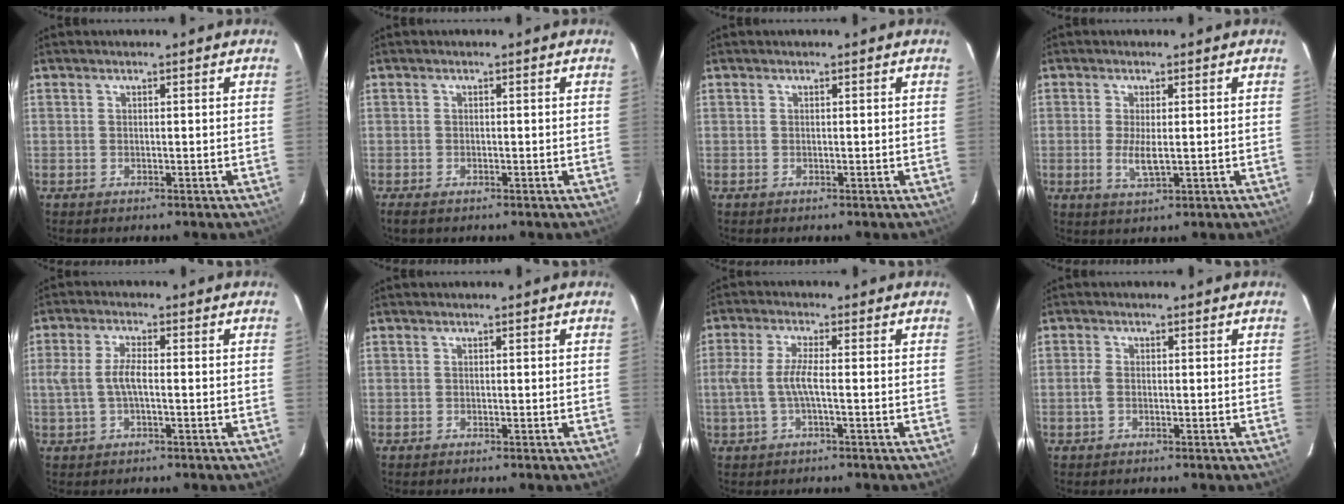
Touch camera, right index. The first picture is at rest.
{"total": 1.5, "force": [-0.8, 0.7, 1.0], "torque": [-0.021, -0.004, -0.014]}
{"total": 0.0}
{"total": 3.7, "force": [-0.3, 0.9, 3.6], "torque": [-0.074, -0.010, -0.006]}
{"total": 4.9, "force": [-0.6, 1.7, 4.5], "torque": [-0.093, 0.004, -0.008]}
{"total": 0.0}
{"total": 5.4, "force": [-1.1, 0.7, 5.3], "torque": [-0.115, -0.001, -0.018]}
{"total": 1.9, "force": [-0.4, 1.1, 1.5], "torque": [-0.038, 0.002, -0.008]}